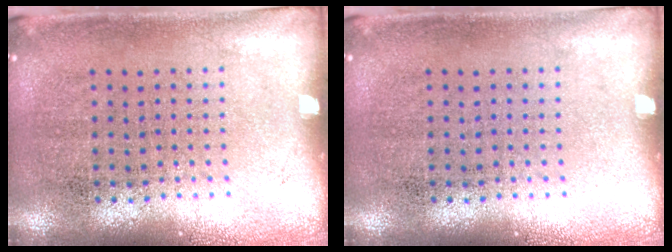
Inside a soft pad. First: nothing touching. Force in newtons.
{"total": 0.0}